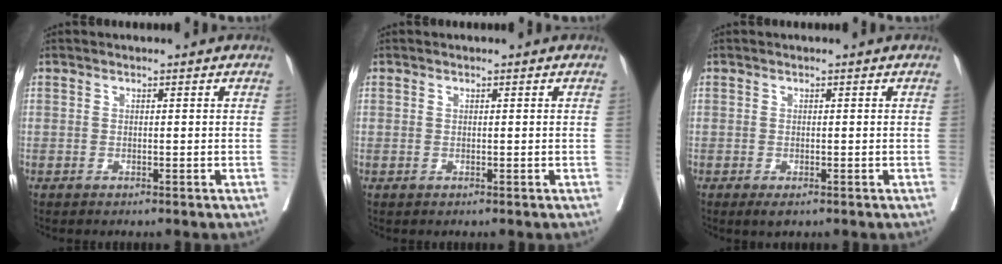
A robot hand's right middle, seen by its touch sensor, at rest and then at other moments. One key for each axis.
{"total": 0.0}
{"total": 1.7, "fx": -1.0, "fy": 0.6, "fz": 1.2, "tx": -0.010, "ty": -0.001, "tz": -0.010}